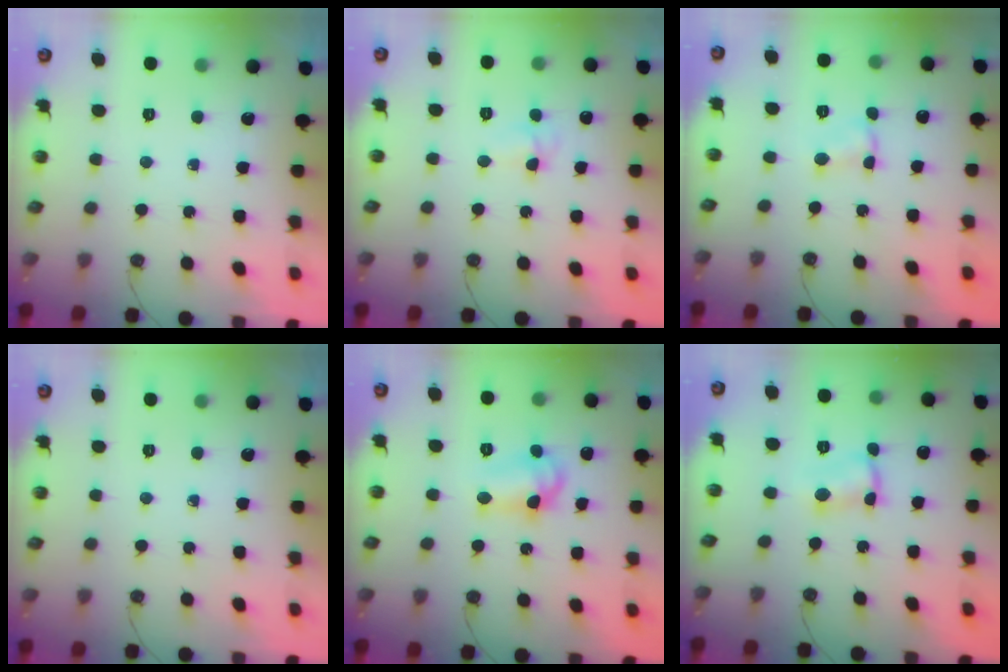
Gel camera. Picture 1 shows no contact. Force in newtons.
{"total": 3.8, "press": 3.7, "slide": 0.8}
{"total": 2.5, "press": 2.5, "slide": 0.4}
{"total": 0.0}
{"total": 10.0, "press": 9.3, "slide": 3.7}
{"total": 2.2, "press": 2.2, "slide": 0.1}